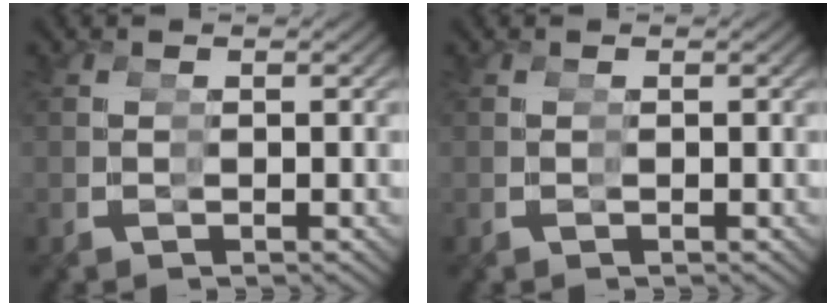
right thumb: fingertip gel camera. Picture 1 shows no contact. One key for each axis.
{"total": 1.1, "fx": 0.2, "fy": -1.0, "fz": -0.5, "tx": 0.015, "ty": -0.001, "tz": 0.007}